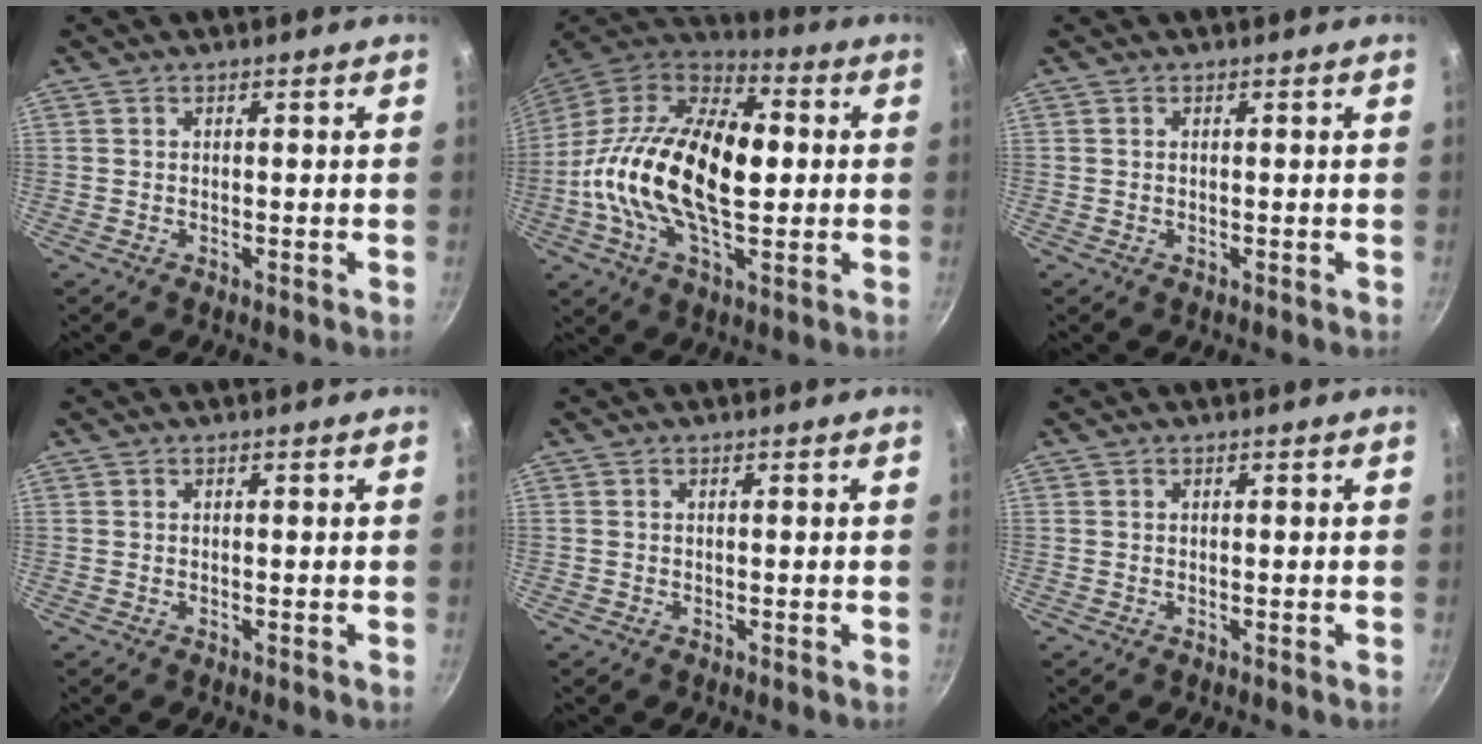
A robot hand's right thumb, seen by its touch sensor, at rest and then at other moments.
{"total": 25.5, "force": [-0.3, 13.6, 21.5], "torque": [-0.377, 0.032, -0.024]}
{"total": 0.0}
{"total": 0.0}
{"total": 0.0}
{"total": 0.0}